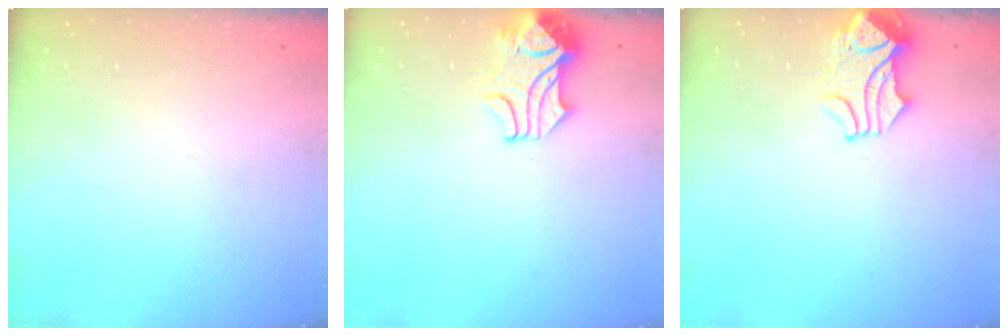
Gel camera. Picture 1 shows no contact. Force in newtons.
{"total": 2.4, "press": 2.1, "slide": 1.0}
{"total": 1.6, "press": 1.1, "slide": 1.1}